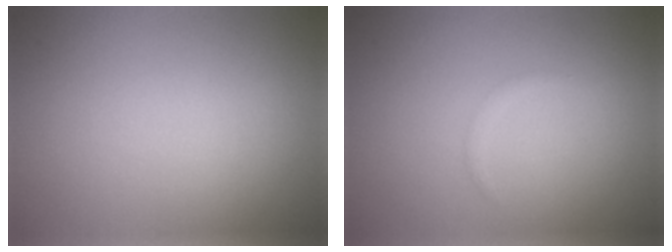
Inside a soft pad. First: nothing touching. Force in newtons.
{"total": 0.5, "press": 0.5, "slide": 0.1}